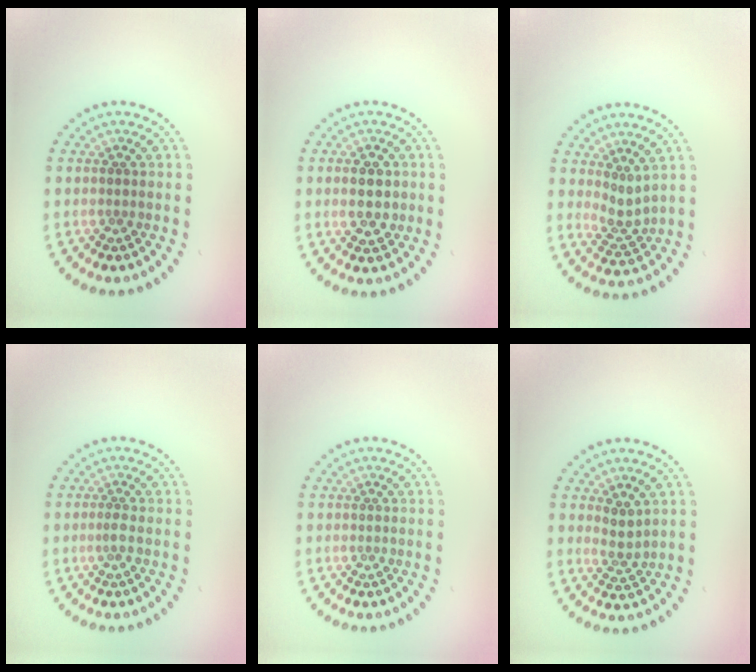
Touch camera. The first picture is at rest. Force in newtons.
{"total": 3.1, "press": 3.1, "slide": 0.1}
{"total": 2.1, "press": 1.5, "slide": 1.4}
{"total": 0.9, "press": 0.6, "slide": 0.7}
{"total": 0.0}
{"total": 1.6, "press": 1.3, "slide": 1.0}